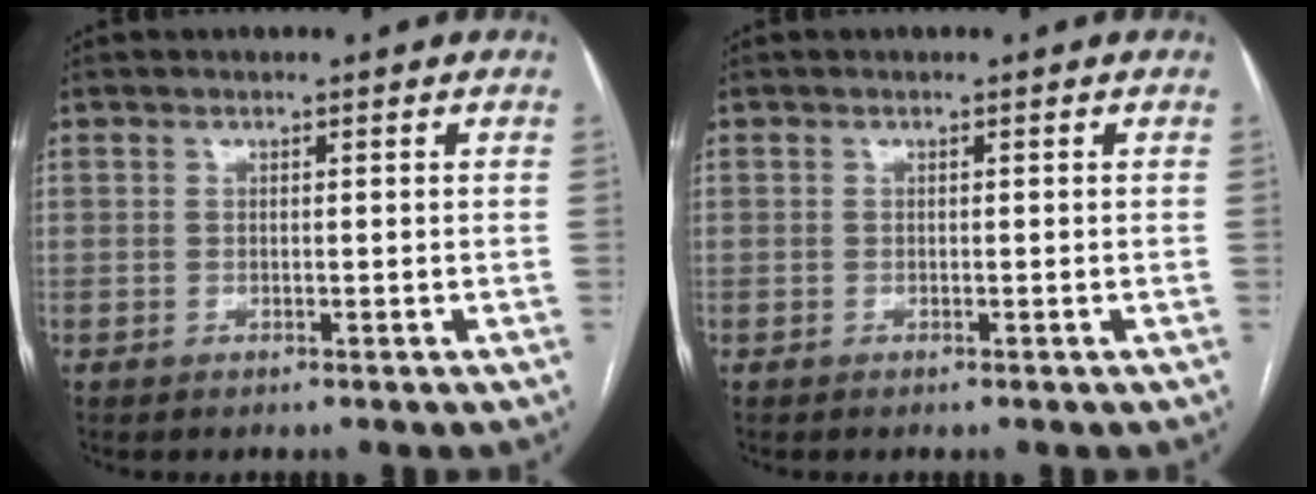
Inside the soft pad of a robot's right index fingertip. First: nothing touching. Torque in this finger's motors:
{"motor_torque": [0.08, 0.01, -0.03, 0.00]}